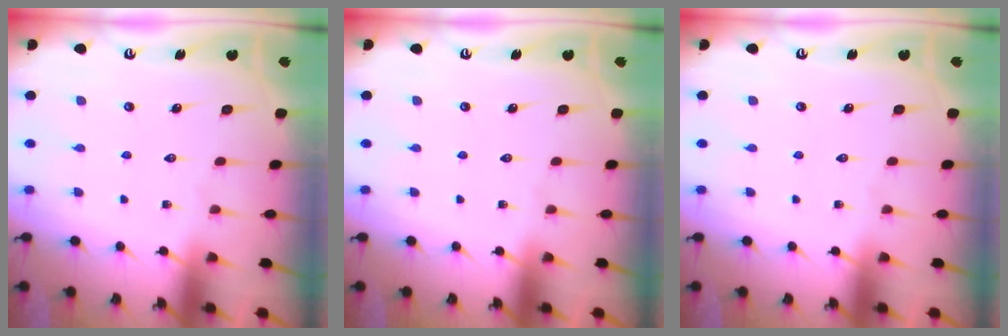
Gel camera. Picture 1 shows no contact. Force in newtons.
{"total": 0.0}
{"total": 0.0}